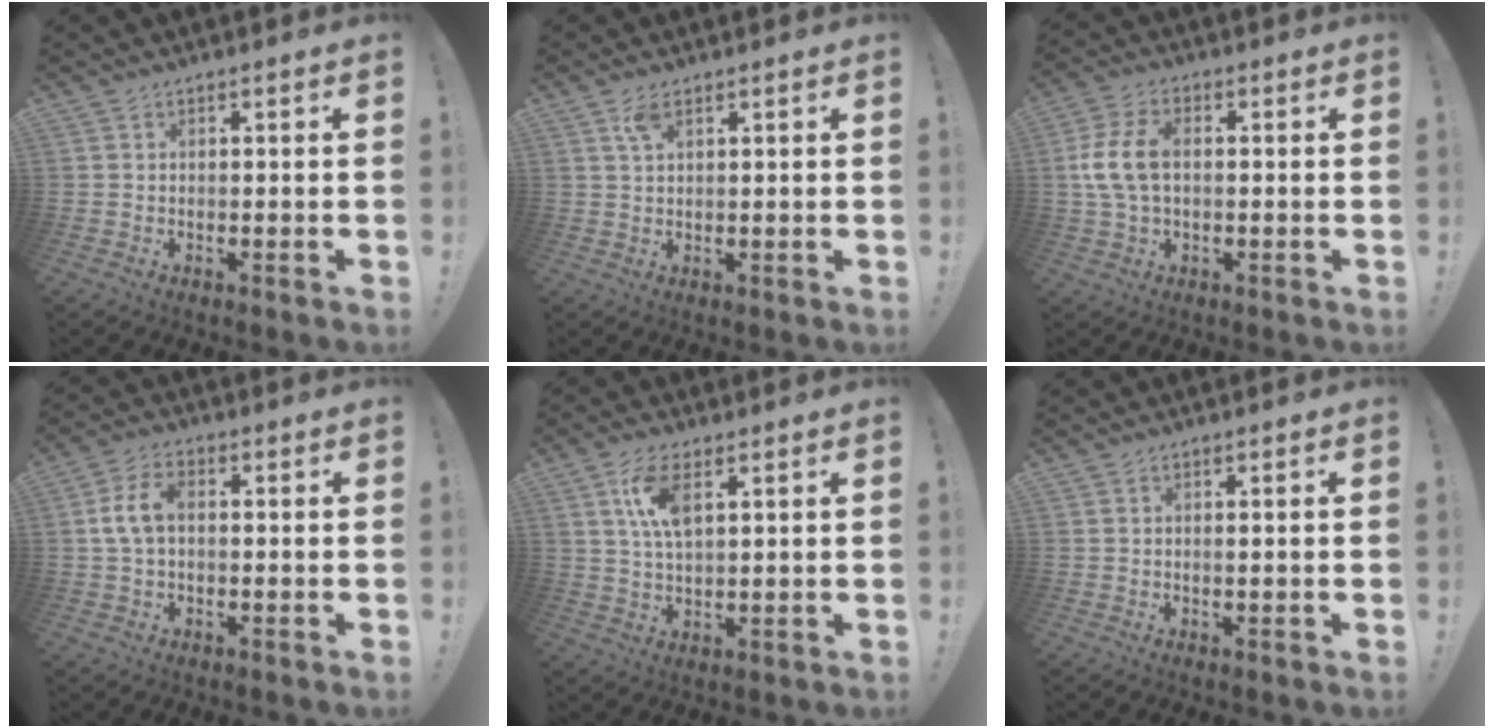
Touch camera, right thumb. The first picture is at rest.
{"total": 3.6, "force": [1.9, 1.5, 2.6], "torque": [-0.047, -0.003, 0.033]}
{"total": 10.1, "force": [0.4, 6.2, 8.0], "torque": [-0.161, 0.006, 0.013]}
{"total": 7.3, "force": [0.4, 4.4, 5.8], "torque": [-0.114, 0.012, 0.008]}
{"total": 9.0, "force": [3.5, 3.9, 7.3], "torque": [-0.141, -0.002, 0.062]}
{"total": 0.7, "force": [0.0, -0.2, 0.7], "torque": [-0.005, -0.004, -0.002]}